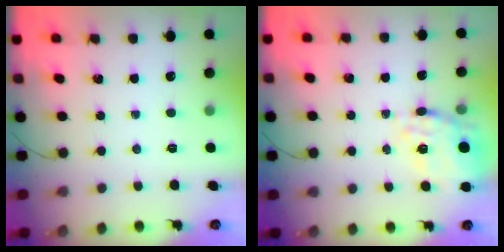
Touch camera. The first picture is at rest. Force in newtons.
{"total": 12.3, "press": 11.9, "slide": 3.0}